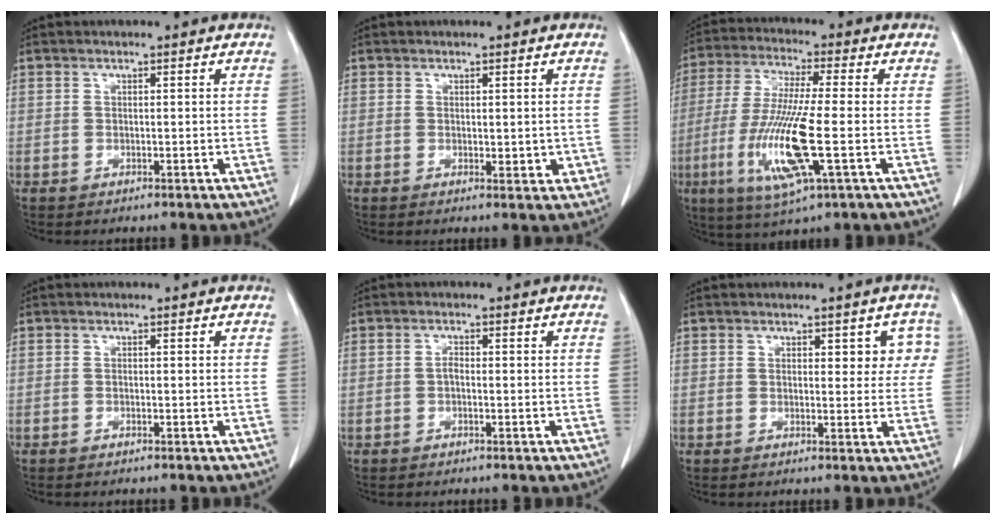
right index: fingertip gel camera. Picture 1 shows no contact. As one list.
[{"total": 2.2, "force": [0.0, 1.1, 1.9], "torque": [-0.019, -0.005, 0.005]}, {"total": 14.0, "force": [-3.6, 0.9, 13.4], "torque": [-0.281, -0.021, -0.070]}, {"total": 0.0}, {"total": 1.0, "force": [-0.3, 0.4, 0.9], "torque": [-0.018, 0.003, -0.006]}, {"total": 4.0, "force": [1.4, 2.3, 3.0], "torque": [-0.016, 0.009, 0.015]}]